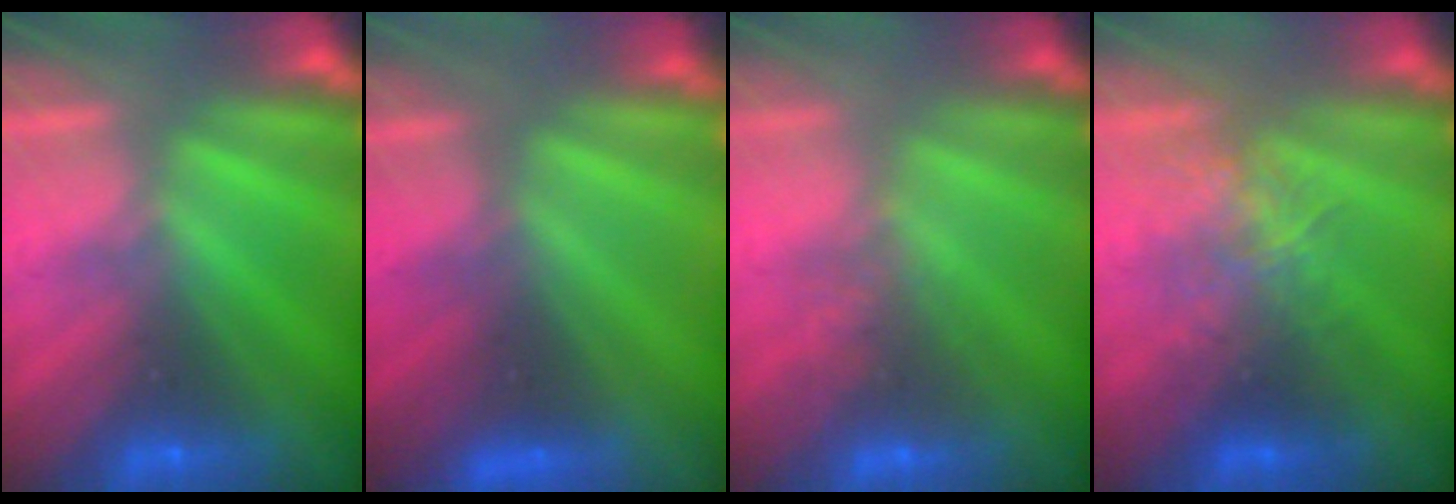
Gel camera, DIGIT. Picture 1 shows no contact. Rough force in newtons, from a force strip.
{"total": 4.8}
{"total": 2.9}
{"total": 2.6}